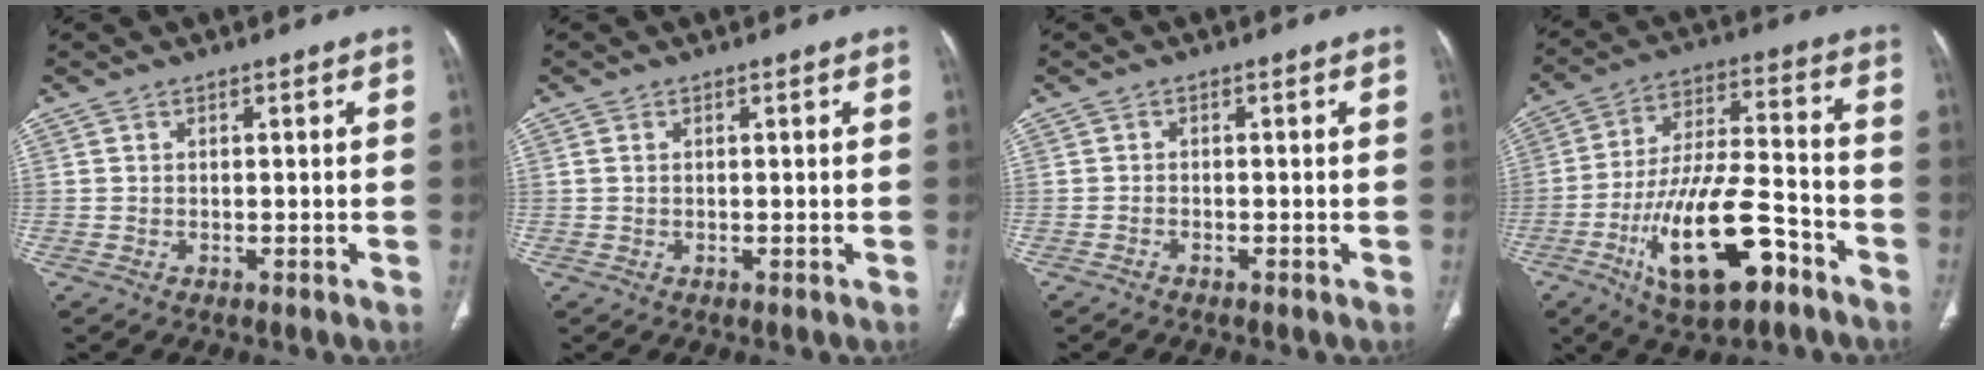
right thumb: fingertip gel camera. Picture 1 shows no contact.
{"total": 0.6, "force": [0.2, 0.4, 0.5], "torque": [-0.012, 0.003, 0.005]}
{"total": 0.6, "force": [-0.5, 0.1, 0.1], "torque": [-0.006, 0.002, -0.012]}
{"total": 19.0, "force": [-9.0, 7.3, 15.0], "torque": [-0.262, 0.053, -0.146]}